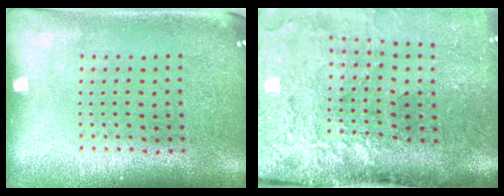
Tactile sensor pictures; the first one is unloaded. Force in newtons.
{"total": 4.7, "press": 3.6, "slide": 3.0}